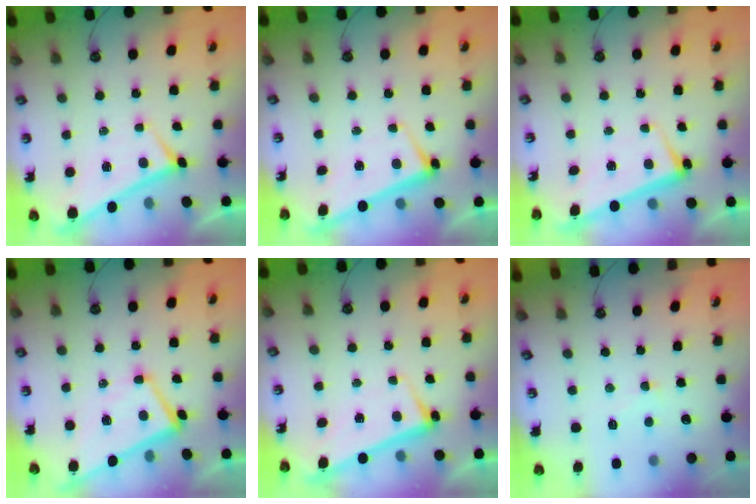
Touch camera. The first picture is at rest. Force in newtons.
{"total": 2.8, "press": 2.7, "slide": 0.4}
{"total": 2.6, "press": 2.4, "slide": 0.9}
{"total": 2.1, "press": 2.0, "slide": 0.7}
{"total": 1.0, "press": 0.6, "slide": 0.8}
{"total": 1.0, "press": 0.8, "slide": 0.5}